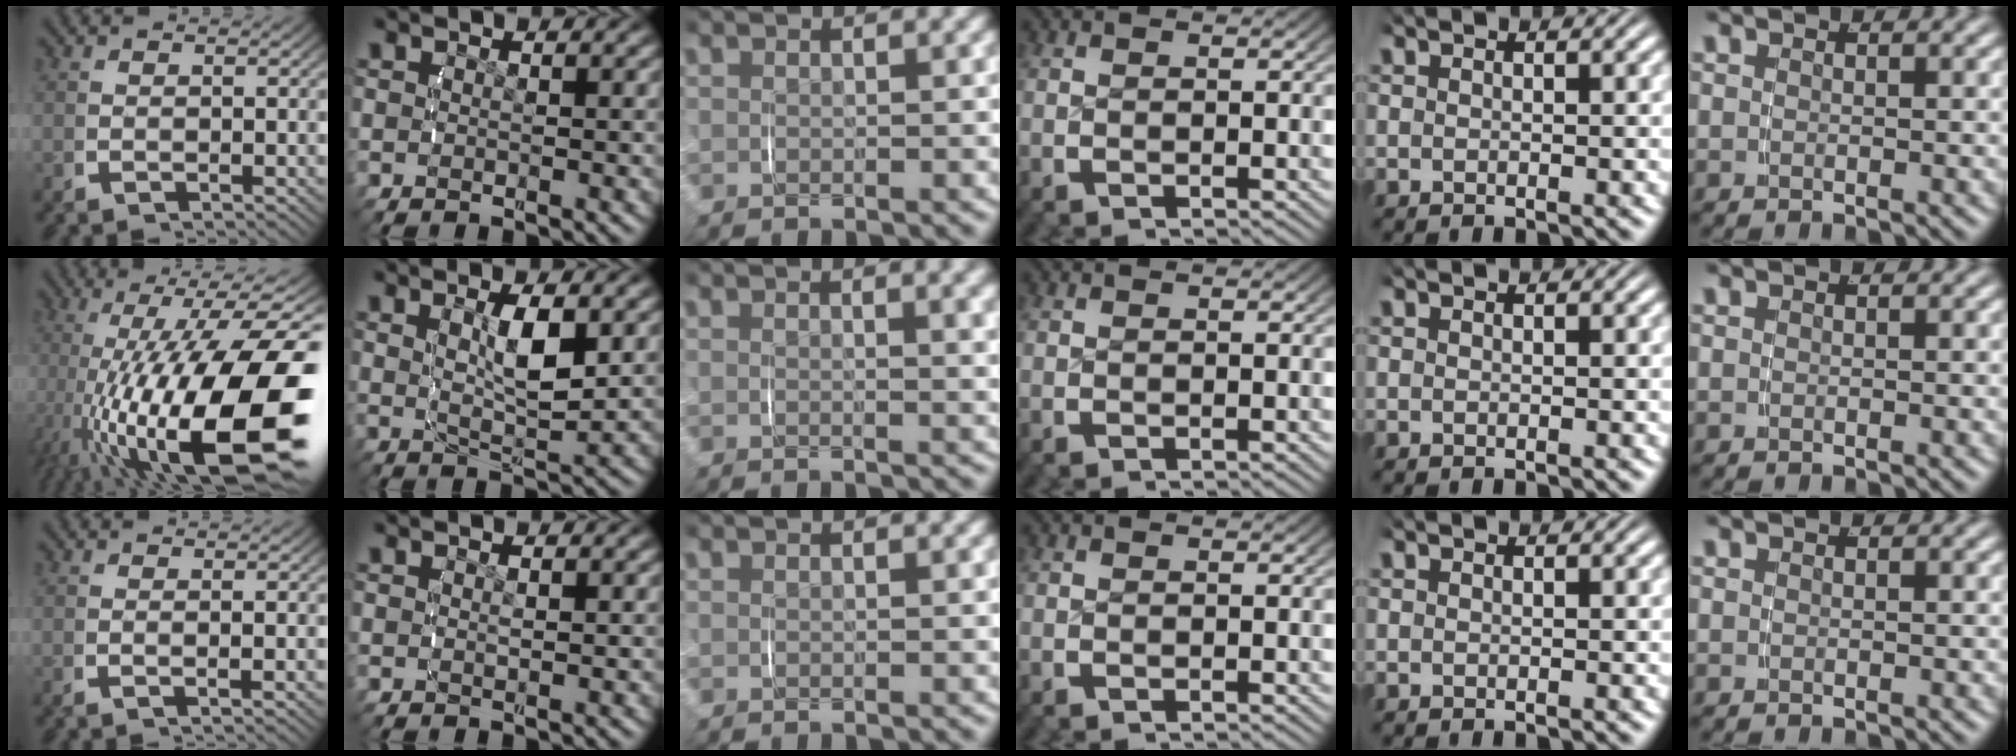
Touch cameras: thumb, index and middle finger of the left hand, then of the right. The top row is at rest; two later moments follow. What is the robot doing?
{"motion": "lift_and_place", "object": "glasses case"}